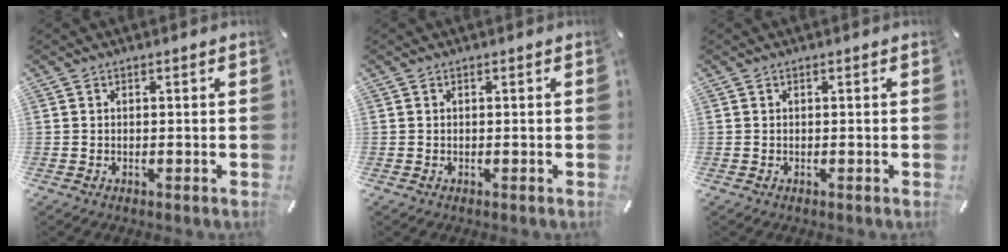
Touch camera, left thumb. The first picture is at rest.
{"total": 0.0}
{"total": 0.0}